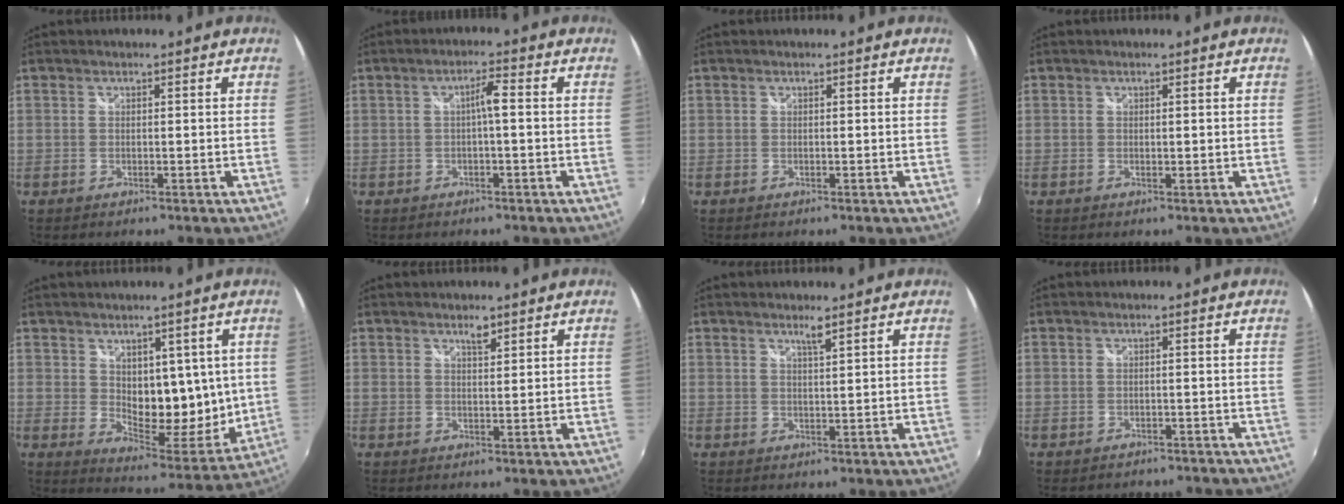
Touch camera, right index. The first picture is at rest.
{"total": 2.7, "force": [-0.3, 0.1, 2.7], "torque": [-0.050, 0.009, -0.004]}
{"total": 0.0}
{"total": 0.8, "force": [0.2, 0.3, 0.7], "torque": [-0.010, -0.001, 0.001]}
{"total": 12.2, "force": [2.8, 7.7, 9.0], "torque": [-0.113, -0.025, 0.060]}
{"total": 1.9, "force": [1.4, 0.7, 1.1], "torque": [-0.016, 0.005, 0.025]}
{"total": 1.7, "force": [1.3, -0.3, 1.2], "torque": [-0.020, -0.001, 0.021]}
{"total": 5.6, "force": [-4.9, 2.1, 1.7], "torque": [-0.036, -0.017, -0.061]}